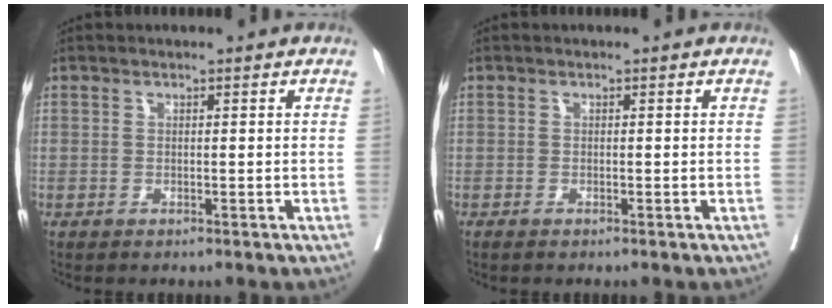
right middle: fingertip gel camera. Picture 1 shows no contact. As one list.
[{"total": 0.7, "force": [-0.6, 0.1, 0.4], "torque": [-0.010, -0.003, -0.011]}]